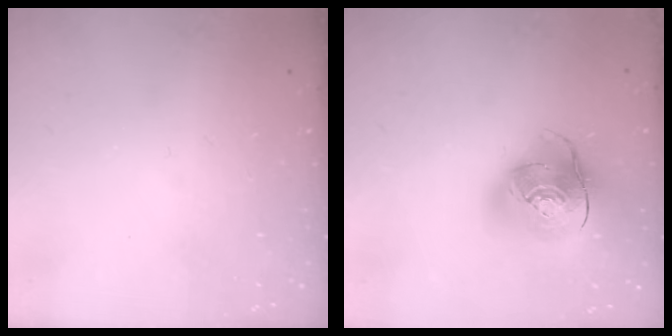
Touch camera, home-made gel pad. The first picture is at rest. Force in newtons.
{"total": 14.8, "press": 14.7, "slide": 2.1}